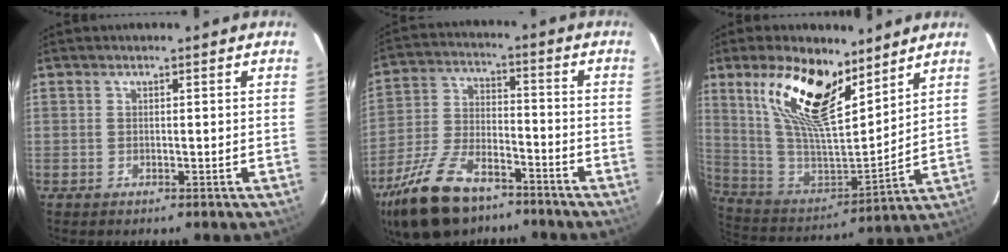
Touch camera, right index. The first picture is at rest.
{"total": 18.7, "force": [-13.0, 8.4, 10.5], "torque": [-0.226, -0.016, -0.231]}
{"total": 19.3, "force": [11.8, 7.4, 13.4], "torque": [-0.272, 0.006, 0.231]}